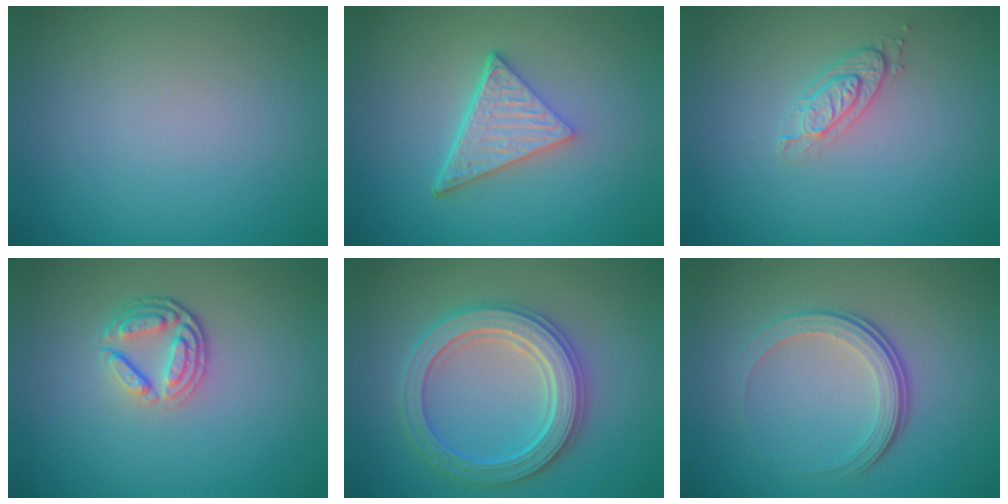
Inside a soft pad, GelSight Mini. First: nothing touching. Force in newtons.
{"total": 4.8, "press": 3.3, "slide": 3.4}
{"total": 2.1, "press": 1.9, "slide": 0.9}
{"total": 3.4, "press": 2.7, "slide": 2.0}
{"total": 5.1, "press": 5.1, "slide": 0.9}
{"total": 3.7, "press": 2.5, "slide": 2.8}